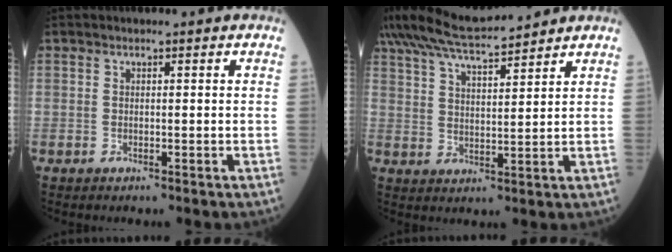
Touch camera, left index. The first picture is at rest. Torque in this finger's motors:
{"motor_torque": [1.09, -1.03, 0.19, 0.06]}